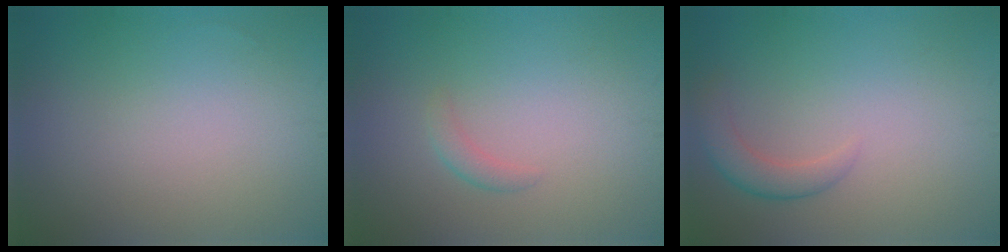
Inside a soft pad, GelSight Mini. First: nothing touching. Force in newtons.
{"total": 1.0, "press": 1.0, "slide": 0.0}
{"total": 2.2, "press": 2.2, "slide": 0.1}